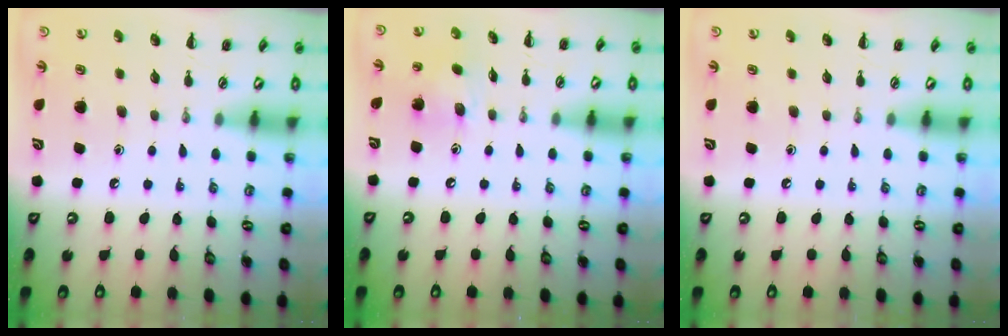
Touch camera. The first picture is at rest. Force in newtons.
{"total": 8.8, "press": 8.6, "slide": 1.8}
{"total": 0.0}